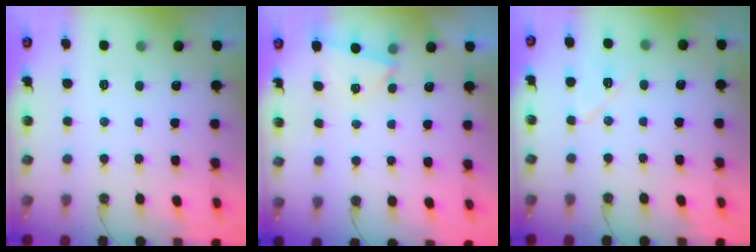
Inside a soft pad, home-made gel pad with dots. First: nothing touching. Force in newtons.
{"total": 2.2, "press": 1.8, "slide": 1.3}
{"total": 7.3, "press": 7.2, "slide": 1.2}